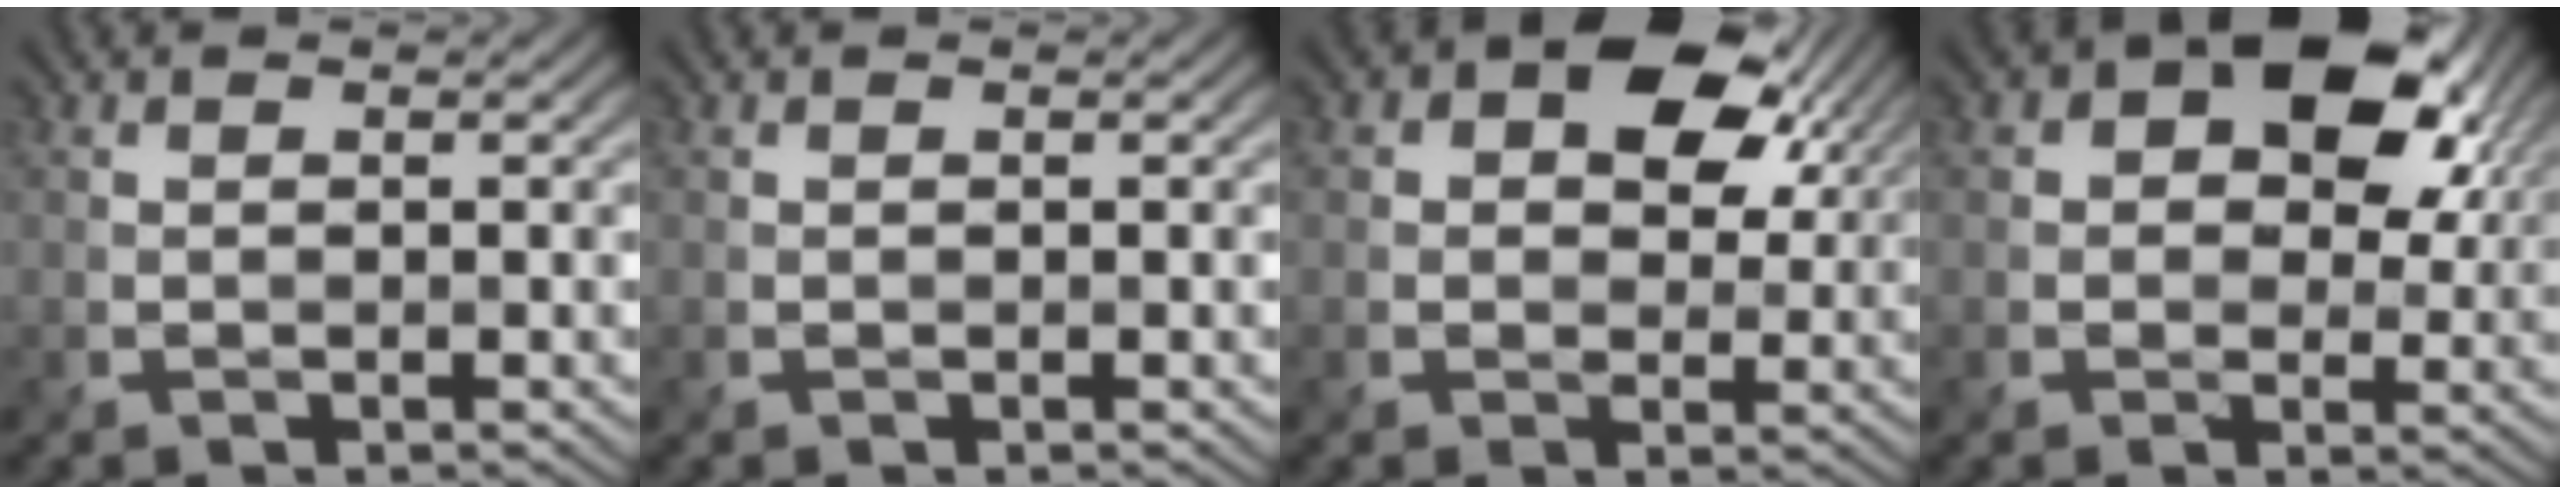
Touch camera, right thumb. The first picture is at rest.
{"total": 0.0}
{"total": 10.5, "force": [4.0, 7.1, 6.6], "torque": [-0.107, 0.009, 0.061]}
{"total": 11.6, "force": [3.9, 7.9, 7.6], "torque": [-0.113, -0.003, 0.058]}